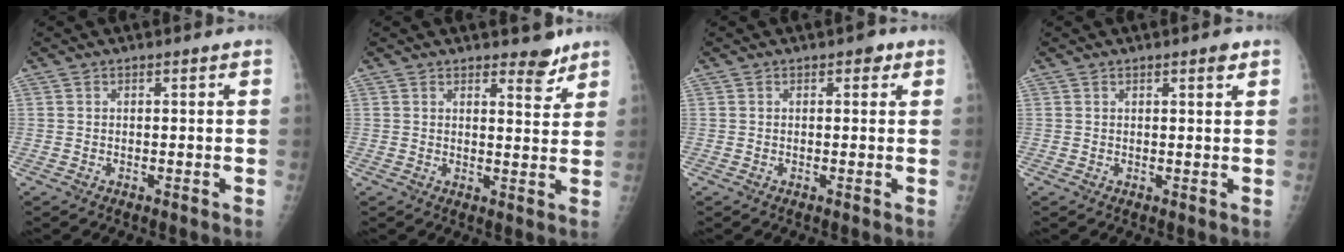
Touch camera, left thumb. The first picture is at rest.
{"total": 4.3, "force": [3.3, 1.7, 2.0], "torque": [-0.007, -0.025, 0.045]}
{"total": 1.6, "force": [0.7, 1.0, 1.1], "torque": [-0.001, 0.001, 0.004]}
{"total": 1.8, "force": [1.1, 0.4, 1.3], "torque": [-0.018, -0.005, 0.014]}